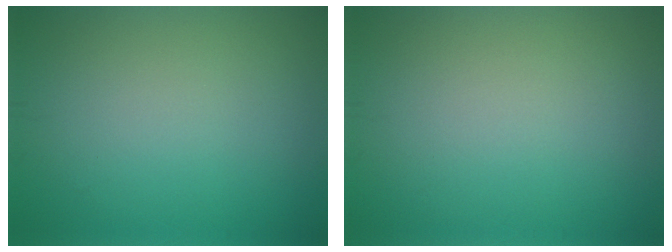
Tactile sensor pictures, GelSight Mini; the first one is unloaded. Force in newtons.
{"total": 0.0}